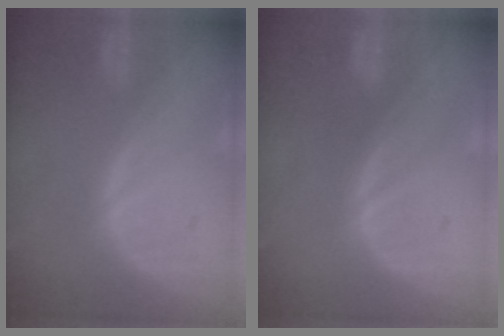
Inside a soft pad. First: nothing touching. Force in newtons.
{"total": 0.0}